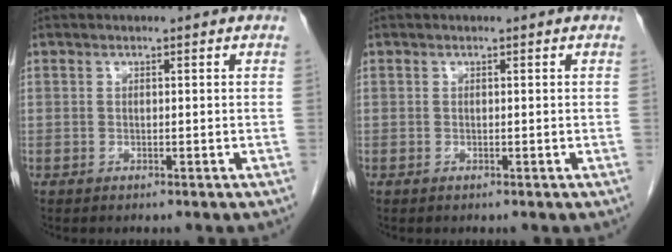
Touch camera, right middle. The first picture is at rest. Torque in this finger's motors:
{"motor_torque": [-0.33, -0.17, 0.00, -0.01]}